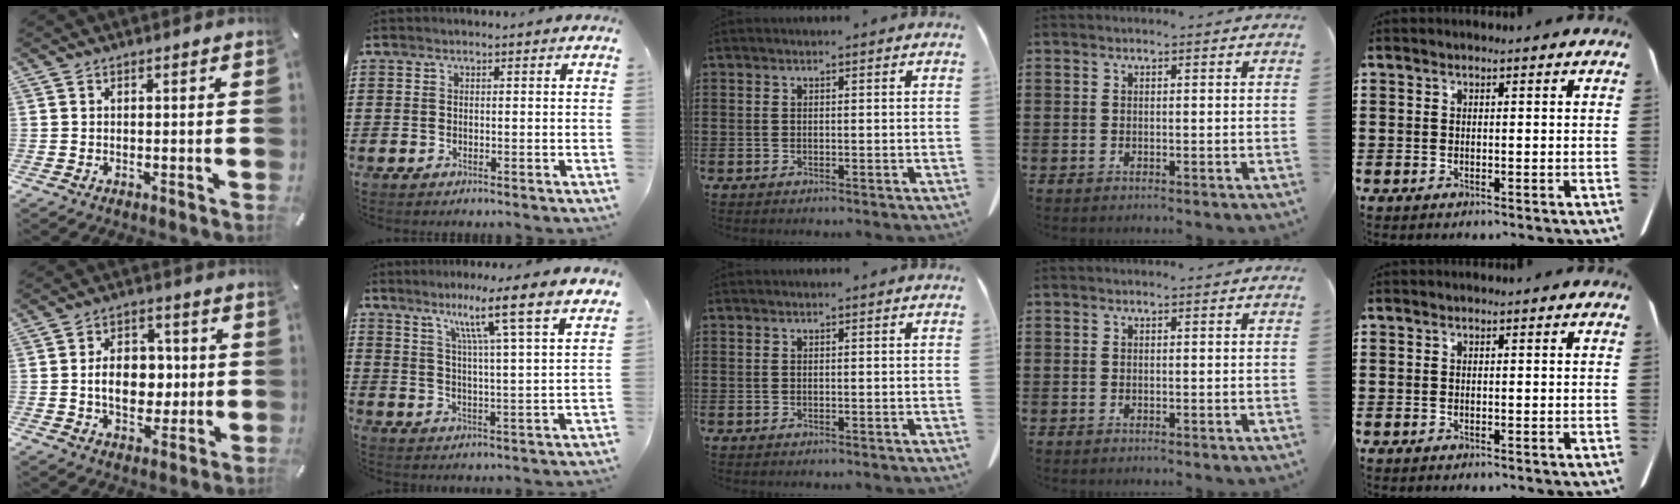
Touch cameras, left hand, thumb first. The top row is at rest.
{"thumb": {"total": 11.0, "force": [-0.1, 7.9, 7.6], "torque": [-0.116, 0.006, -0.004]}, "index": {"total": 9.0, "force": [6.5, -0.8, 6.2], "torque": [-0.118, -0.041, 0.096]}}